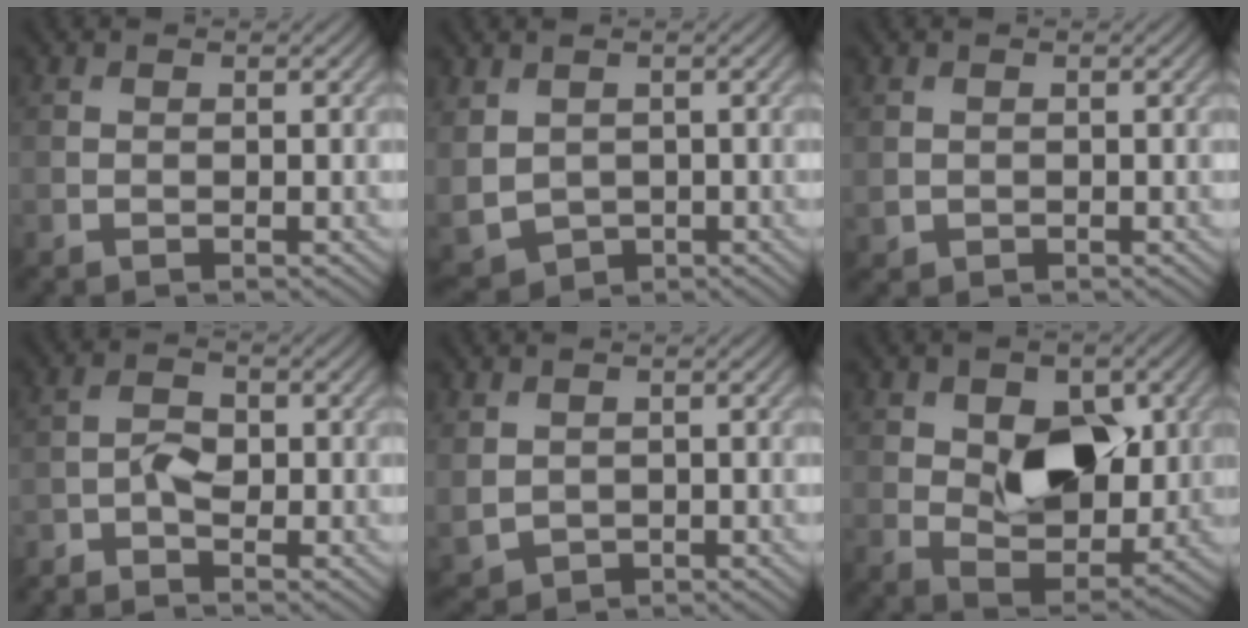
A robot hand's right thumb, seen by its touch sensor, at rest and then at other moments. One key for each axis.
{"total": 5.1, "fx": 0.6, "fy": 4.1, "fz": 2.8, "tx": -0.103, "ty": -0.020, "tz": 0.013}
{"total": 0.9, "fx": 0.2, "fy": 0.9, "fz": 0.2, "tx": -0.010, "ty": -0.007, "tz": 0.008}
{"total": 2.7, "fx": -2.0, "fy": 0.9, "fz": 1.4, "tx": -0.033, "ty": 0.001, "tz": -0.049}
{"total": 2.7, "fx": 0.6, "fy": 2.3, "fz": 1.4, "tx": -0.051, "ty": -0.010, "tz": 0.018}
{"total": 9.5, "fx": 1.7, "fy": 5.9, "fz": 7.3, "tx": -0.117, "ty": -0.008, "tz": 0.025}